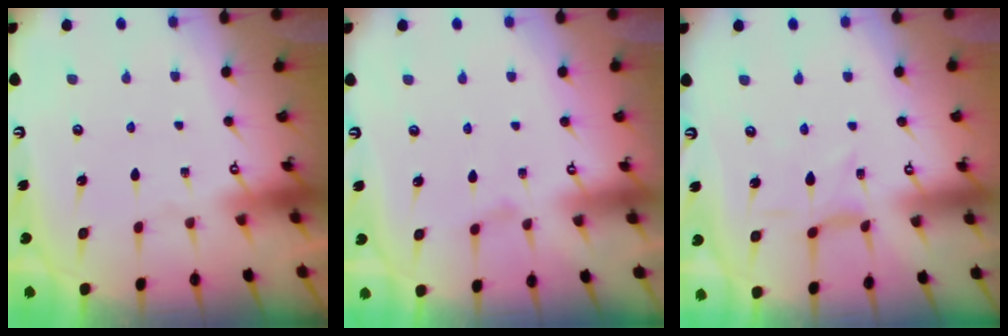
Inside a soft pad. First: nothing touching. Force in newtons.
{"total": 1.2, "press": 1.1, "slide": 0.3}
{"total": 1.7, "press": 1.6, "slide": 0.4}